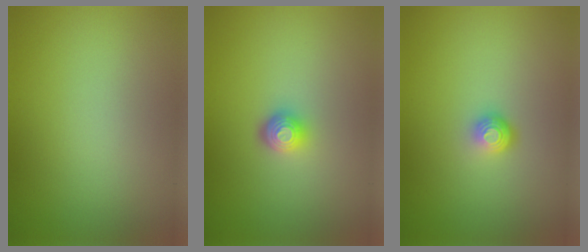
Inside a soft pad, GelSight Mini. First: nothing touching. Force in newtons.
{"total": 2.0, "press": 1.5, "slide": 1.3}
{"total": 1.8, "press": 1.2, "slide": 1.4}